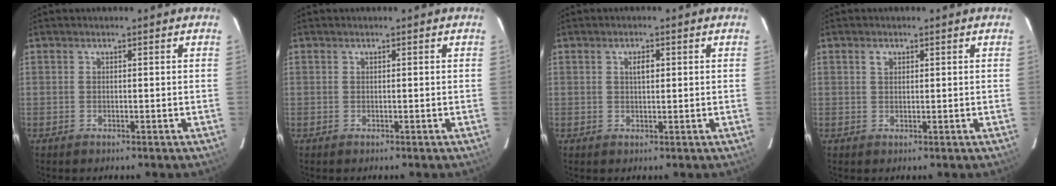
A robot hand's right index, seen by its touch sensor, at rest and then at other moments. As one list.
[{"total": 0.0}, {"total": 2.0, "force": [0.6, 0.9, 1.6], "torque": [-0.027, 0.005, 0.010]}, {"total": 1.4, "force": [0.7, 1.0, 0.7], "torque": [-0.014, 0.005, 0.012]}]